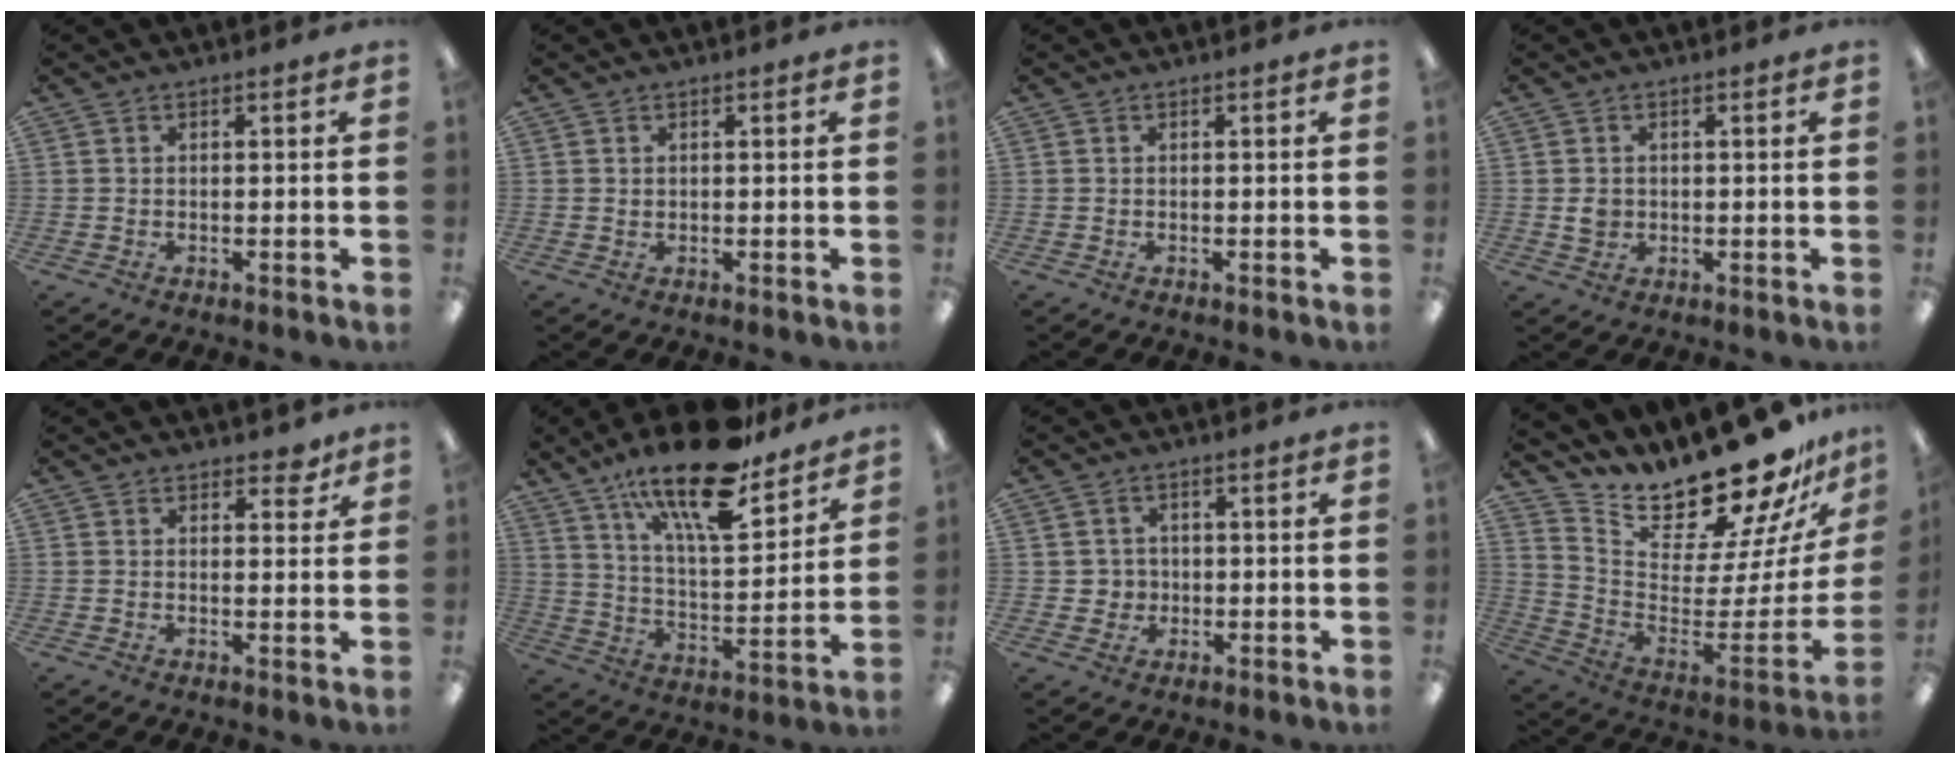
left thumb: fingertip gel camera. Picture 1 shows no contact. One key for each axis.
{"total": 0.6, "fx": 0.4, "fy": 0.5, "fz": 0.0, "tx": -0.001, "ty": 0.001, "tz": 0.008}
{"total": 0.0}
{"total": 2.7, "fx": 0.2, "fy": 2.4, "fz": 1.1, "tx": -0.014, "ty": 0.002, "tz": 0.002}
{"total": 3.7, "fx": 2.9, "fy": 1.8, "fz": 1.4, "tx": -0.008, "ty": -0.011, "tz": 0.049}
{"total": 21.3, "fx": 15.5, "fy": 6.7, "fz": 13.0, "tx": -0.221, "ty": -0.094, "tz": 0.260}
{"total": 3.3, "fx": 0.3, "fy": 3.3, "fz": 0.1, "tx": -0.005, "ty": 0.003, "tz": 0.002}
{"total": 19.1, "fx": 17.0, "fy": 5.0, "fz": 7.1, "tx": -0.104, "ty": -0.167, "tz": 0.290}